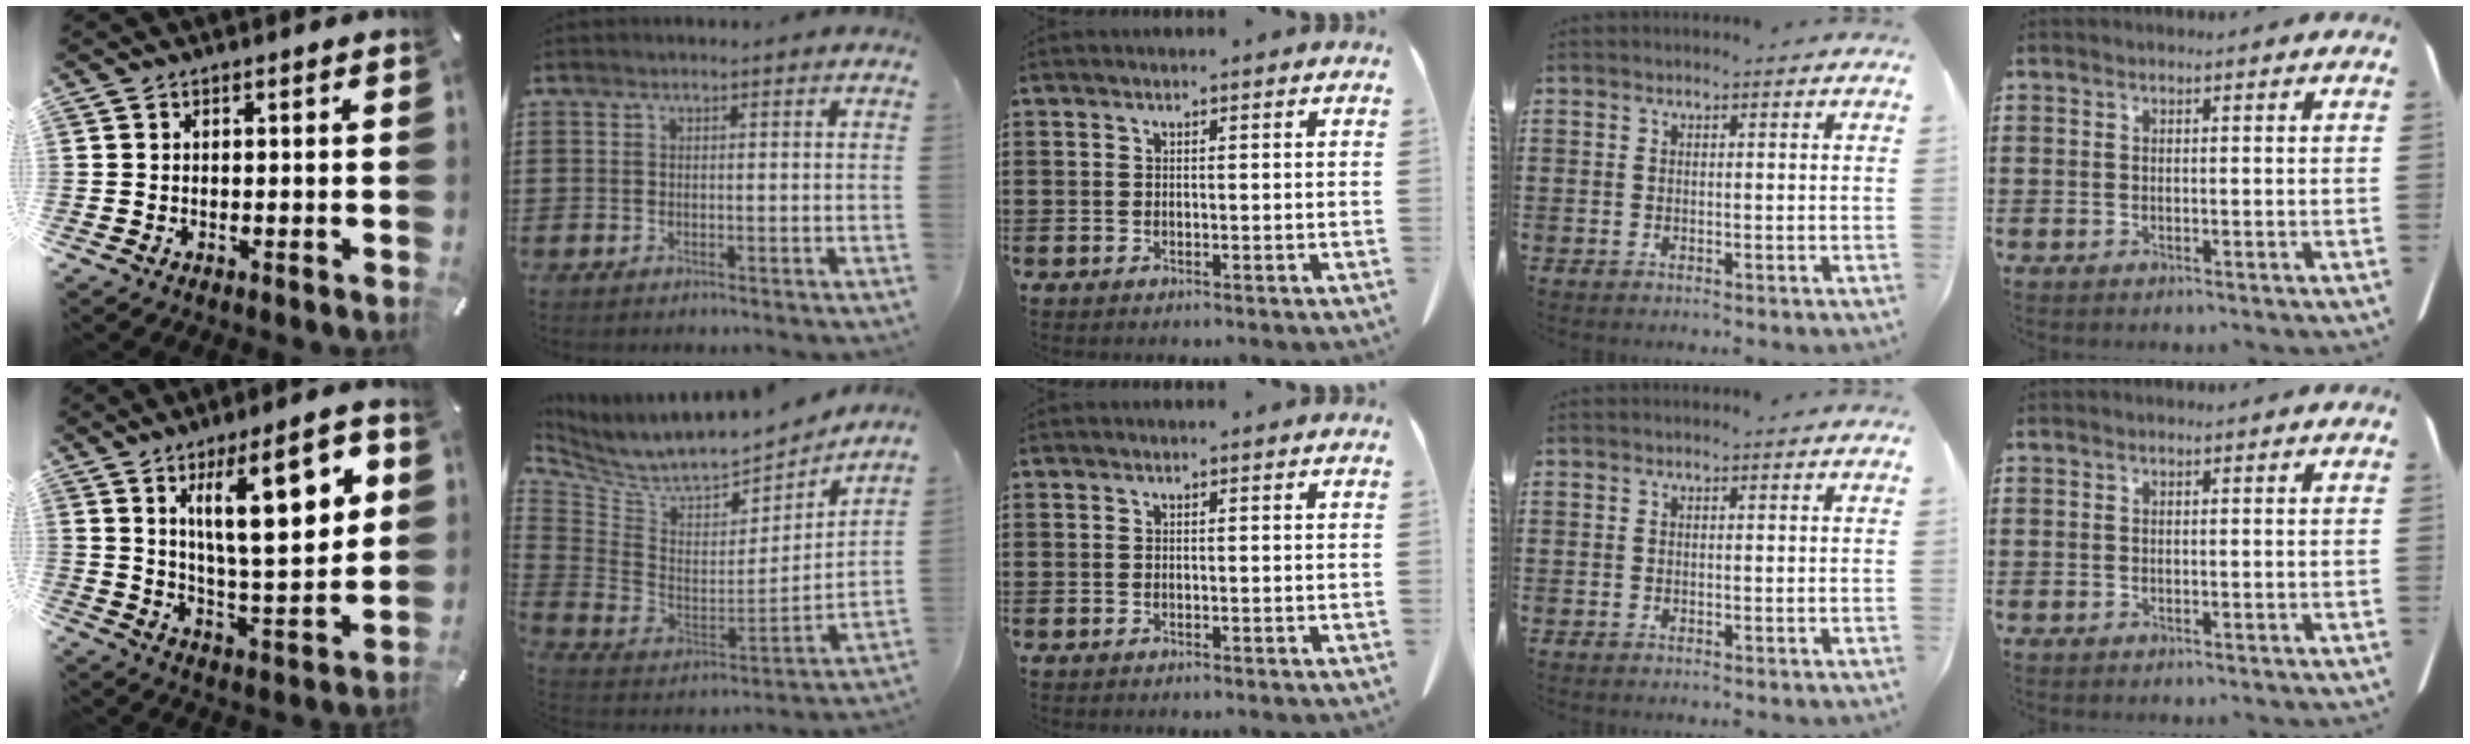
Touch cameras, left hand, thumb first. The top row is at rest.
{"thumb": {"total": 20.0, "force": [7.9, 6.7, 17.1], "torque": [-0.250, -0.024, 0.117]}, "index": {"total": 7.4, "force": [6.8, 1.4, 2.5], "torque": [-0.085, -0.062, 0.114]}}